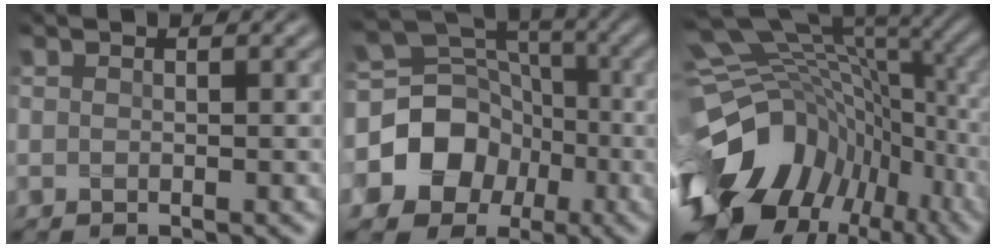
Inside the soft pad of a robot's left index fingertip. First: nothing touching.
{"total": 9.4, "force": [-2.3, 7.9, 4.4], "torque": [-0.084, 0.004, -0.059]}
{"total": 16.7, "force": [-5.5, 10.9, 11.5], "torque": [-0.242, -0.006, -0.076]}